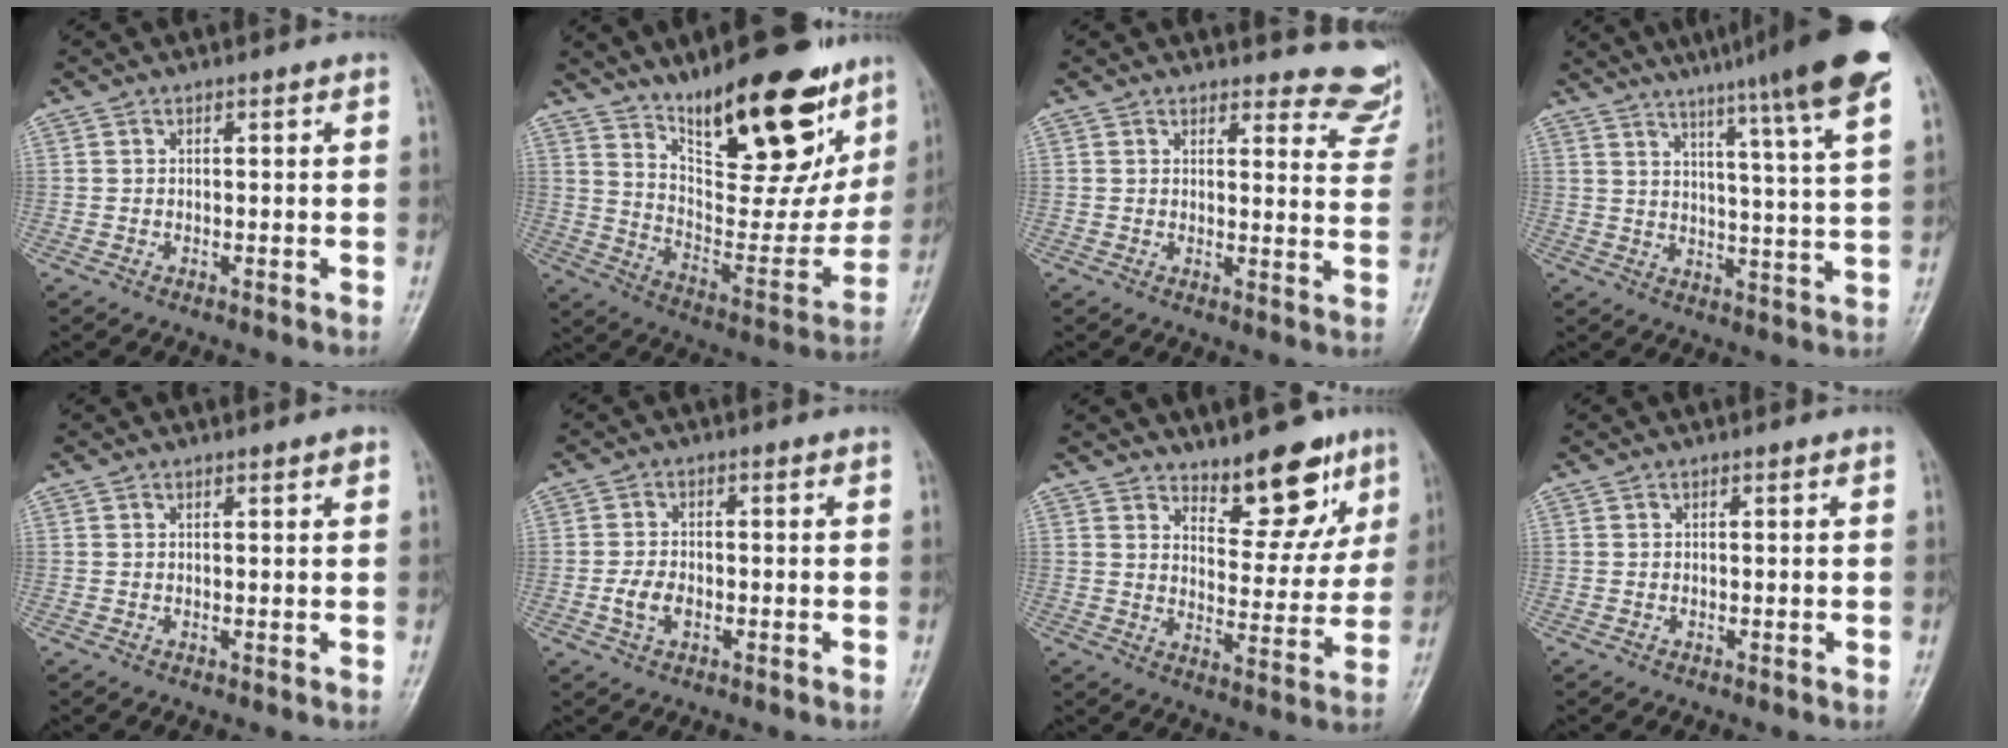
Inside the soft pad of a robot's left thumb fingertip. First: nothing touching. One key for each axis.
{"total": 26.1, "fx": 16.9, "fy": 9.5, "fz": 17.5, "tx": -0.209, "ty": -0.086, "tz": 0.269}
{"total": 9.9, "fx": 9.5, "fy": 2.6, "fz": 0.6, "tx": 0.037, "ty": -0.091, "tz": 0.078}
{"total": 17.7, "fx": 12.6, "fy": -0.1, "fz": 12.4, "tx": -0.169, "ty": -0.055, "tz": 0.161}
{"total": 1.0, "fx": 0.8, "fy": 0.1, "fz": 0.6, "tx": -0.004, "ty": -0.005, "tz": 0.011}
{"total": 3.6, "fx": -0.9, "fy": 2.3, "fz": 2.6, "tx": -0.052, "ty": 0.005, "tz": -0.017}
{"total": 11.5, "fx": 8.3, "fy": 4.7, "fz": 6.3, "tx": -0.044, "ty": -0.061, "tz": 0.128}
{"total": 0.0}